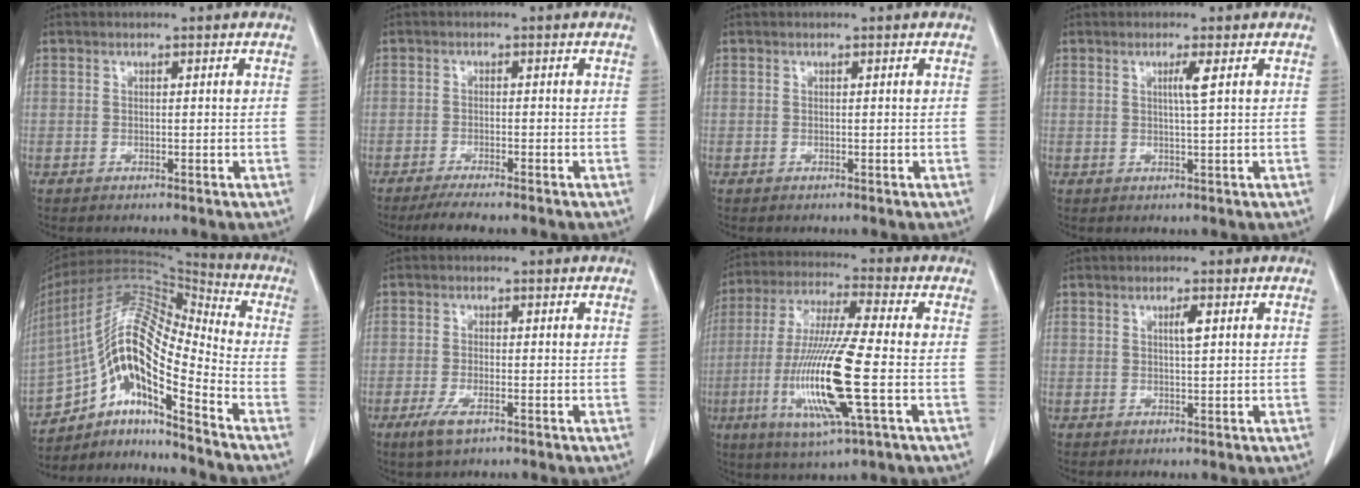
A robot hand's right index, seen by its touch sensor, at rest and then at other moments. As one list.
[{"total": 4.8, "force": [-4.1, -0.1, 2.6], "torque": [-0.037, -0.010, -0.065]}, {"total": 0.0}, {"total": 2.1, "force": [0.6, -0.6, 1.9], "torque": [-0.038, -0.003, 0.013]}, {"total": 17.9, "force": [-9.3, 4.2, 14.7], "torque": [-0.287, 0.032, -0.160]}, {"total": 3.6, "force": [-1.9, 1.0, 2.9], "torque": [-0.063, -0.006, -0.032]}, {"total": 16.6, "force": [-3.8, 0.8, 16.1], "torque": [-0.333, -0.018, -0.072]}, {"total": 1.7, "force": [0.6, 0.0, 1.6], "torque": [-0.031, 0.000, 0.010]}]